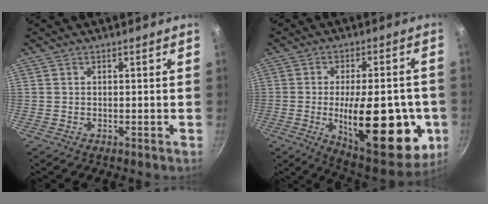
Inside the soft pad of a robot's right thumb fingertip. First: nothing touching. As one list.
[{"total": 24.9, "force": [-4.8, 10.5, 22.1], "torque": [-0.276, -0.001, -0.056]}]